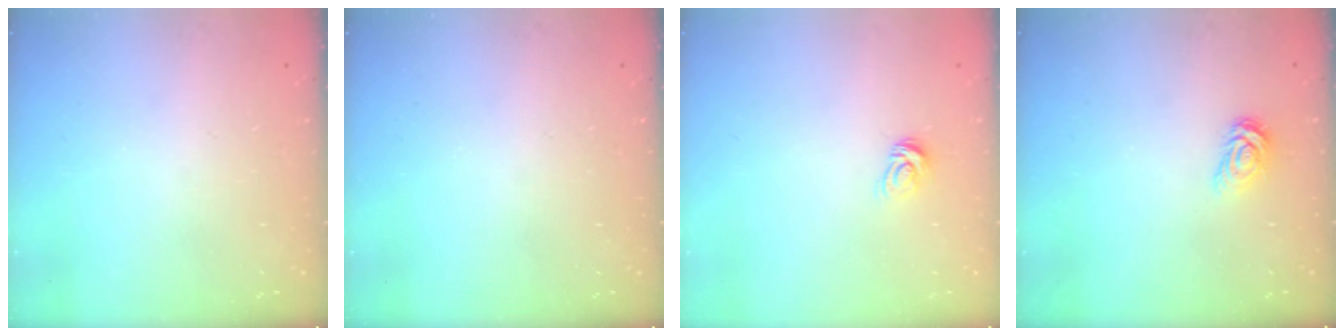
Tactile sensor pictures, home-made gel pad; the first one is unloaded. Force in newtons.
{"total": 0.0}
{"total": 5.1, "press": 5.1, "slide": 0.4}
{"total": 3.4, "press": 3.4, "slide": 0.4}